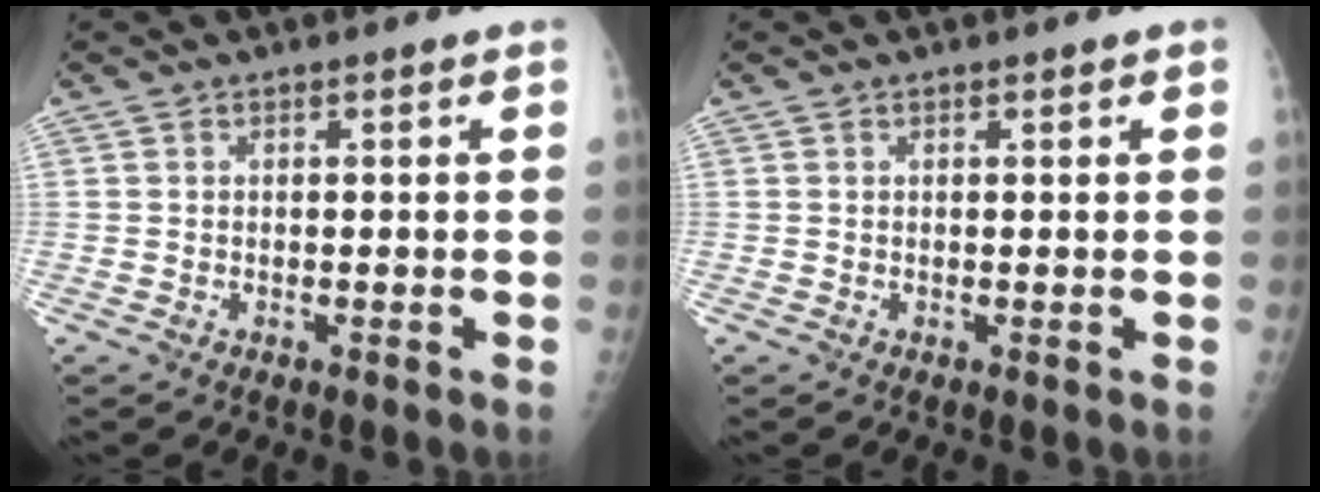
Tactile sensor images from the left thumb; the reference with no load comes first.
{"total": 0.7, "force": [0.4, 0.2, 0.5], "torque": [-0.007, 0.000, 0.006]}